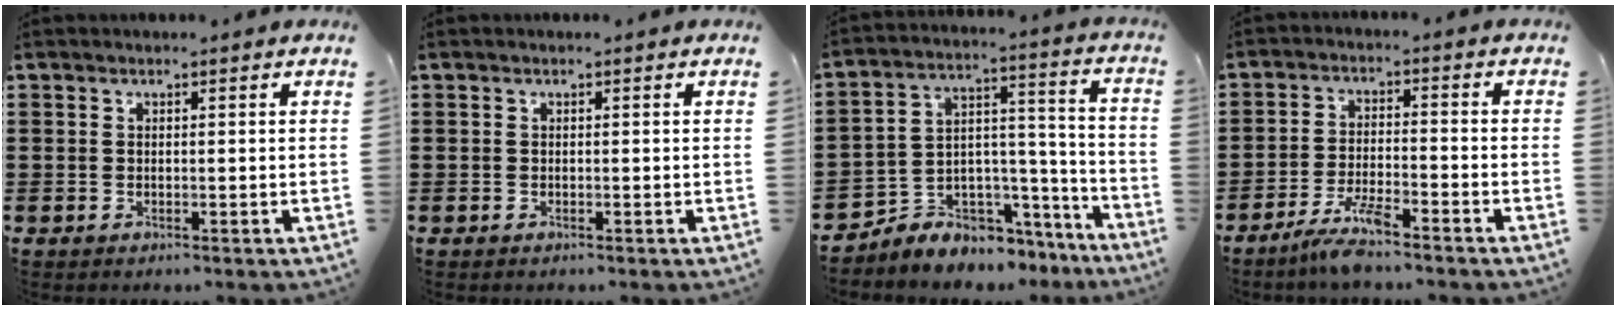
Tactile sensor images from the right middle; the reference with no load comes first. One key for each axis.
{"total": 0.0}
{"total": 5.2, "fx": -4.7, "fy": 2.3, "fz": -0.6, "tx": 0.003, "ty": 0.001, "tz": -0.090}
{"total": 5.3, "fx": -4.2, "fy": 0.5, "fz": 3.3, "tx": -0.075, "ty": -0.009, "tz": -0.080}